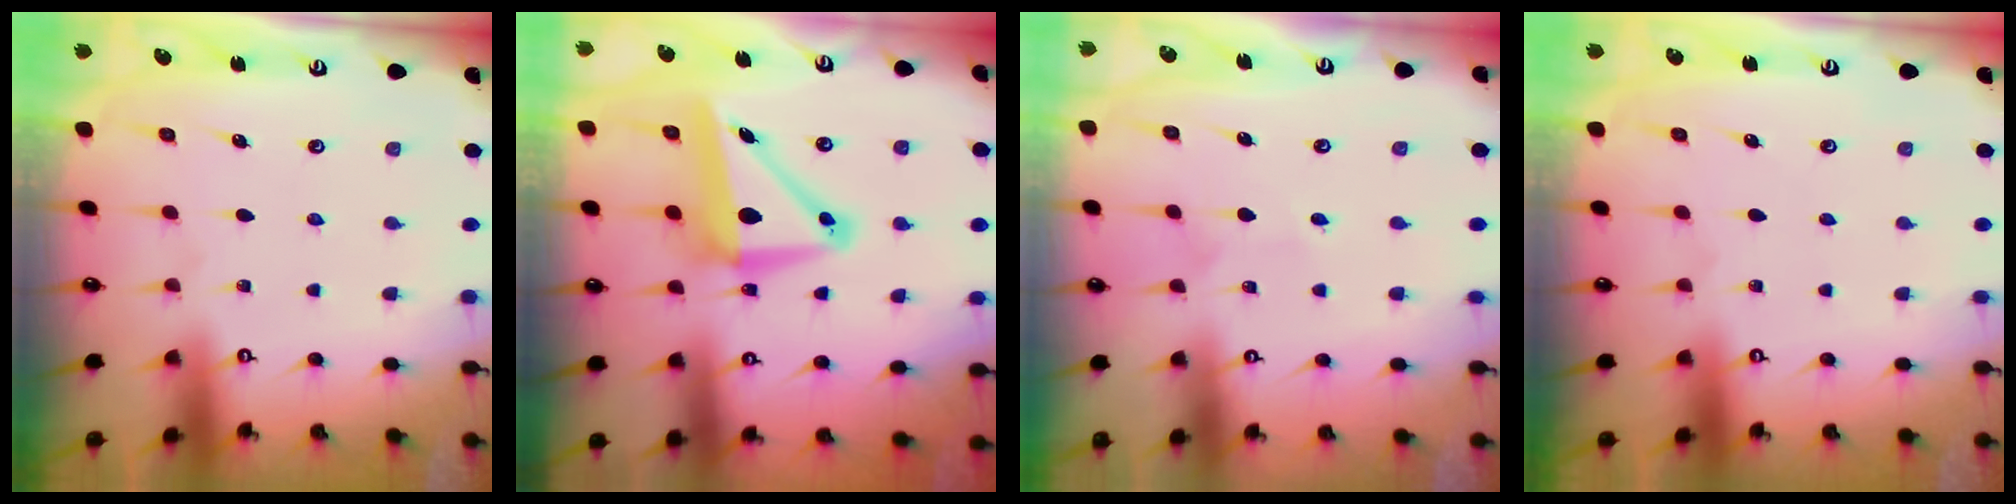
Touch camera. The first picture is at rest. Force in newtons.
{"total": 10.9, "press": 10.9, "slide": 1.2}
{"total": 2.9, "press": 2.8, "slide": 0.4}
{"total": 0.0}